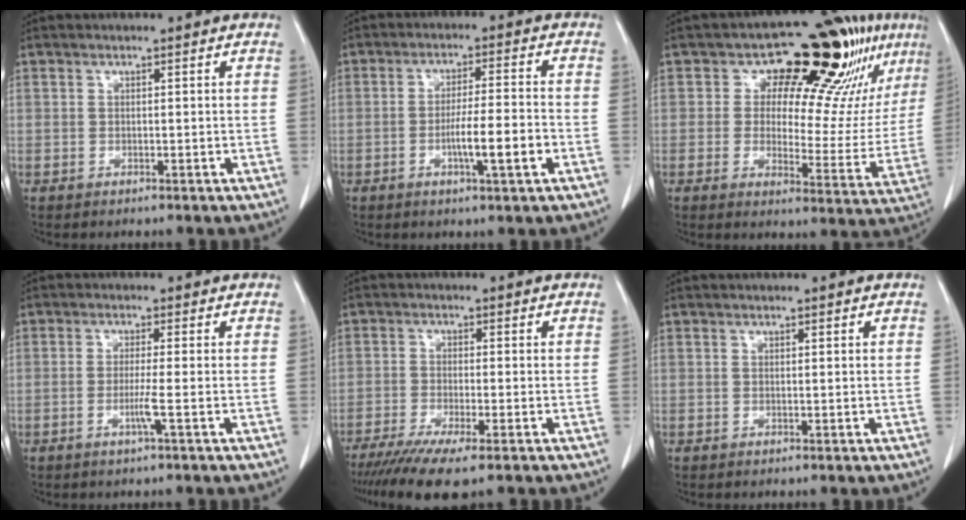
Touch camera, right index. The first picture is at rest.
{"total": 7.0, "force": [-2.3, 0.2, 6.7], "torque": [-0.108, -0.002, -0.039]}
{"total": 19.1, "force": [9.4, 7.4, 15.0], "torque": [-0.183, 0.015, 0.131]}
{"total": 2.7, "force": [-1.0, -0.7, 2.4], "torque": [-0.047, -0.005, -0.022]}
{"total": 8.8, "force": [-6.2, 1.0, 6.1], "torque": [-0.096, -0.020, -0.102]}
{"total": 0.0}